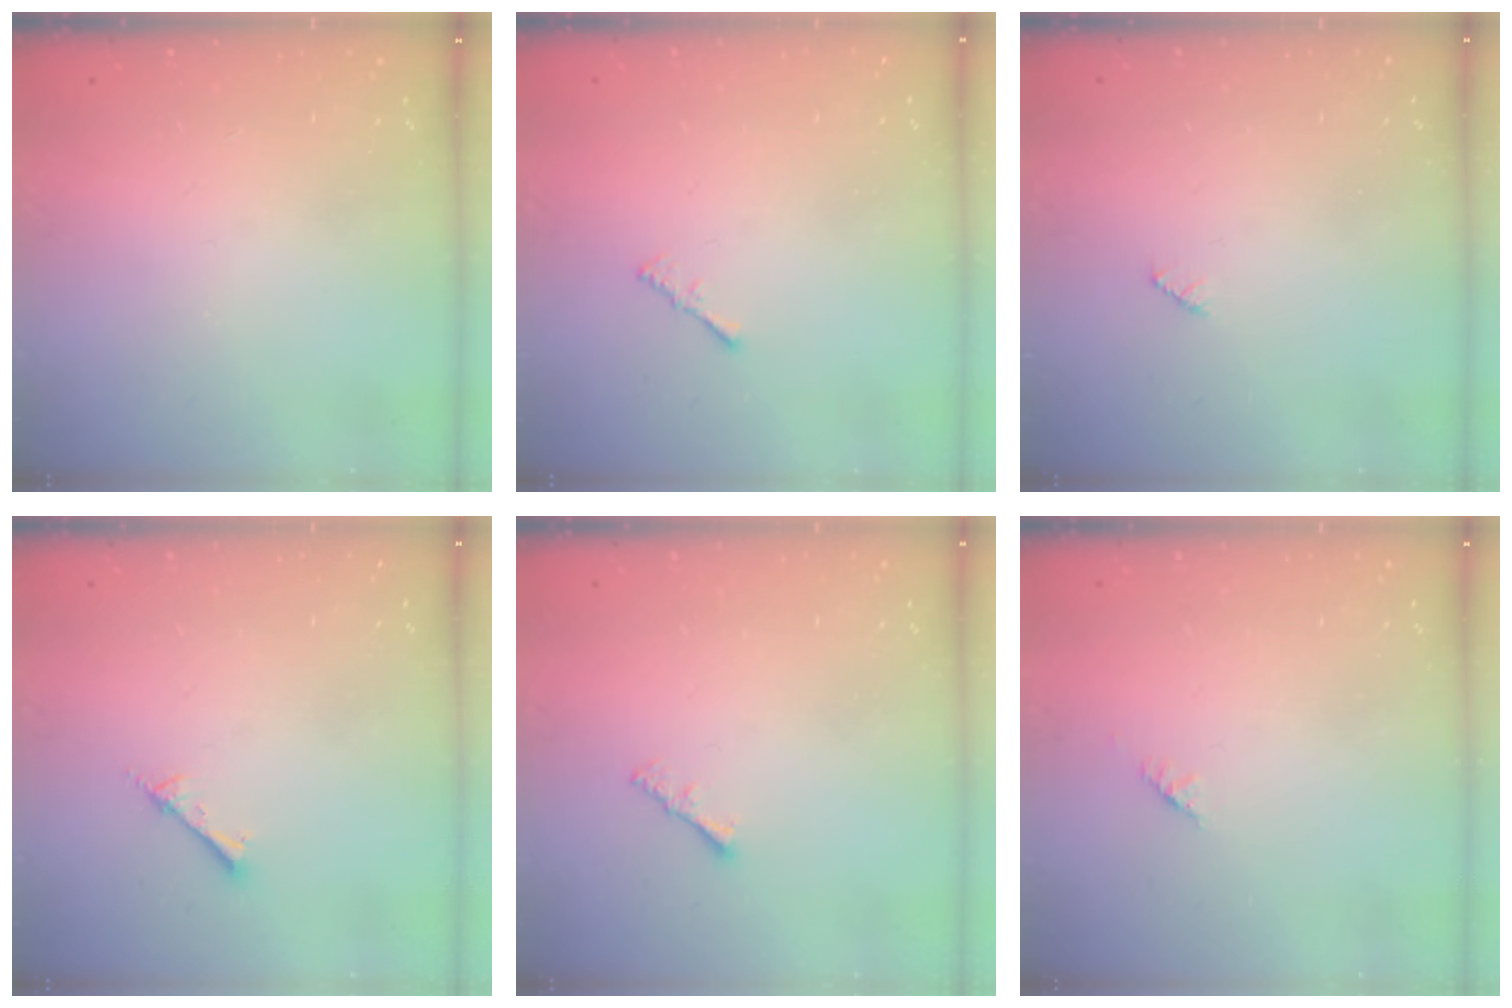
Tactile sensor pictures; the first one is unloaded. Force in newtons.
{"total": 0.7, "press": 0.6, "slide": 0.3}
{"total": 2.5, "press": 2.5, "slide": 0.3}
{"total": 1.5, "press": 1.4, "slide": 0.2}
{"total": 1.6, "press": 1.5, "slide": 0.5}
{"total": 1.4, "press": 1.3, "slide": 0.5}